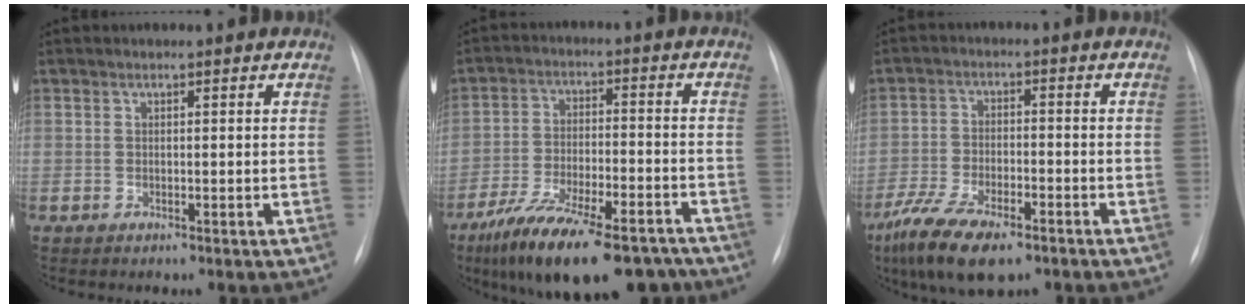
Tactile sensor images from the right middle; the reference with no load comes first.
{"total": 19.1, "force": [-14.9, 5.5, 10.7], "torque": [-0.158, -0.001, -0.237]}
{"total": 11.1, "force": [-7.5, 3.7, 7.3], "torque": [-0.138, -0.018, -0.130]}